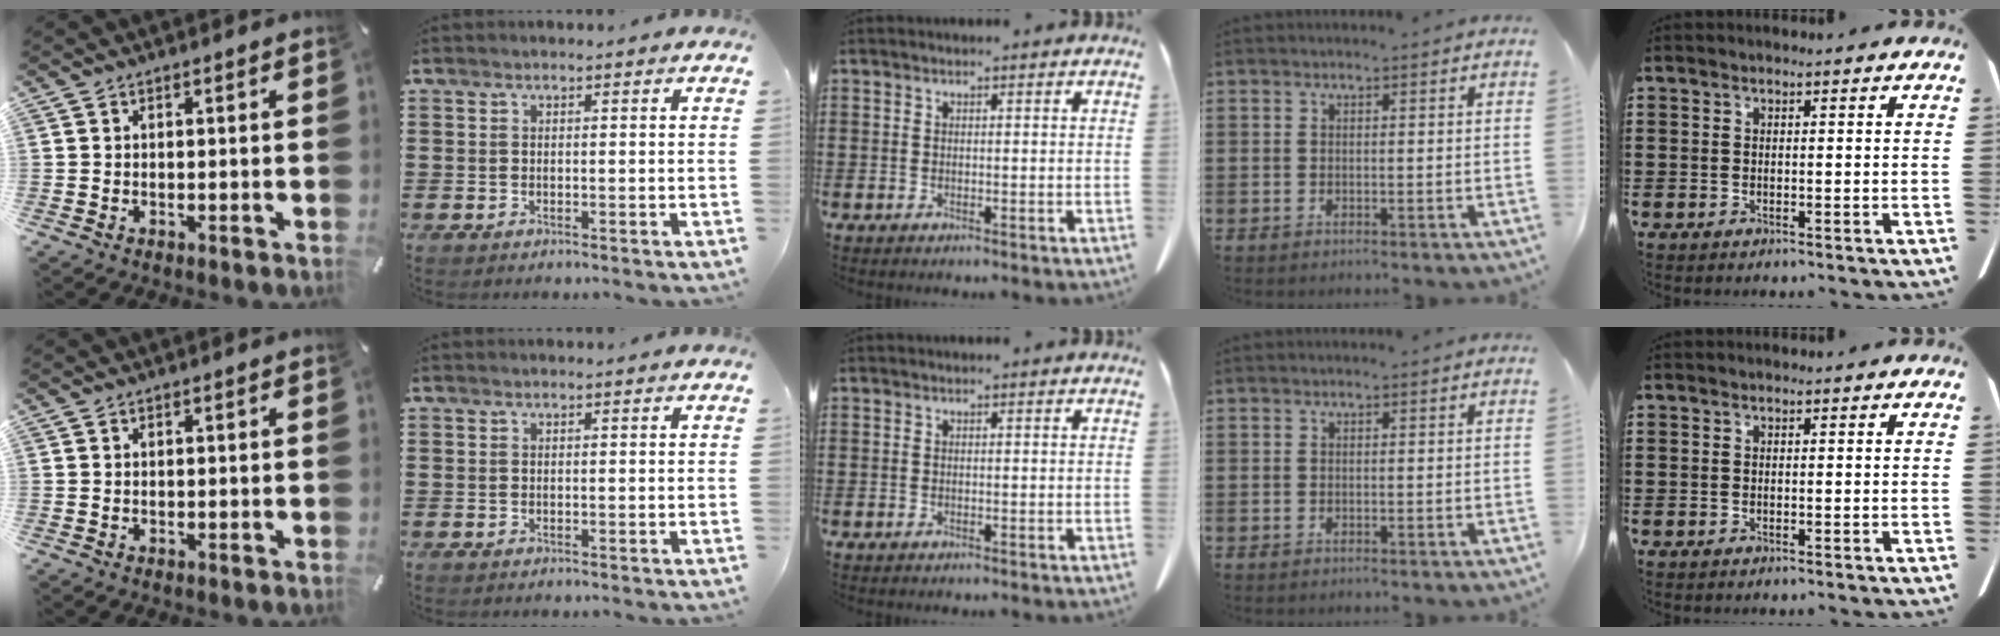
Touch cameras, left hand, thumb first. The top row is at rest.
{}